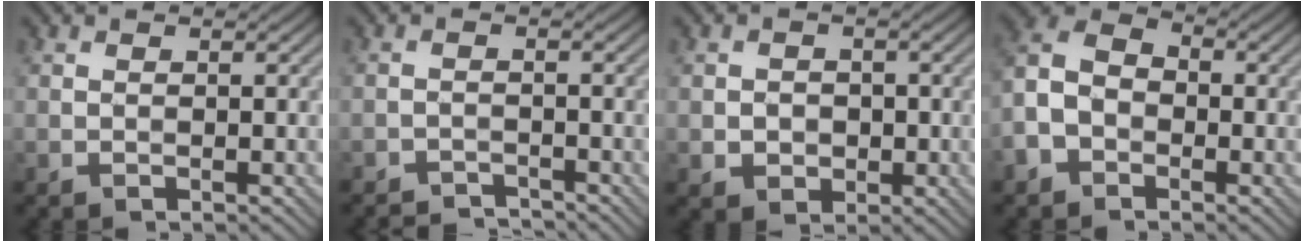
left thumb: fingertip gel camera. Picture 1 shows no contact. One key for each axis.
{"total": 3.0, "fx": -3.0, "fy": 0.6, "fz": 0.5, "tx": -0.002, "ty": 0.001, "tz": -0.055}
{"total": 2.8, "fx": -0.6, "fy": 2.5, "fz": 1.1, "tx": -0.016, "ty": -0.005, "tz": -0.013}
{"total": 6.5, "fx": -2.9, "fy": 4.7, "fz": 3.4, "tx": -0.090, "ty": 0.000, "tz": -0.072}